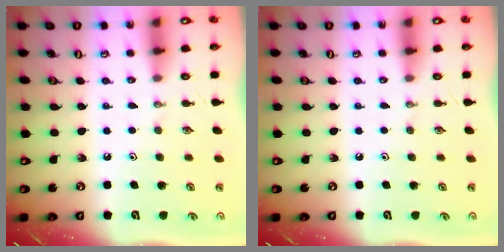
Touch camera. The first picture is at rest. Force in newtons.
{"total": 0.0}